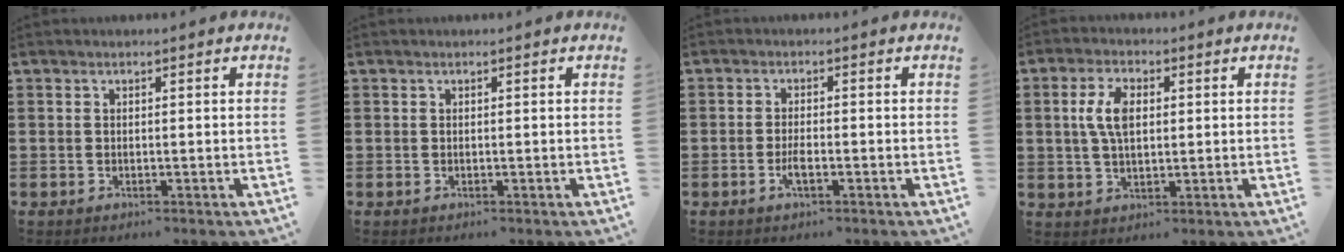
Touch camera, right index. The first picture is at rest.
{"total": 0.0}
{"total": 2.3, "force": [-1.0, 0.5, 2.0], "torque": [-0.043, -0.002, -0.020]}
{"total": 6.0, "force": [1.0, 3.1, 5.1], "torque": [-0.113, 0.012, 0.012]}